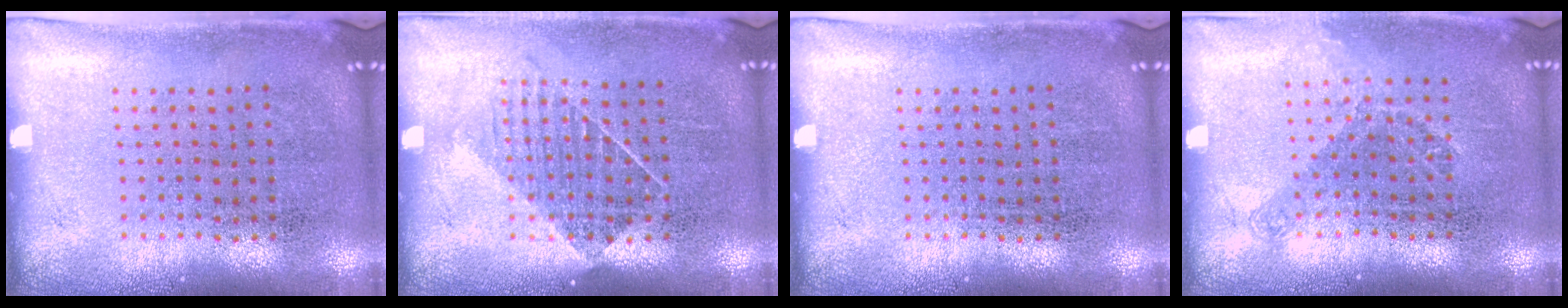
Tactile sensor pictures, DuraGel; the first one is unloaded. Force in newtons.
{"total": 1.1, "press": 0.9, "slide": 0.6}
{"total": 0.0}
{"total": 1.2, "press": 0.9, "slide": 0.8}